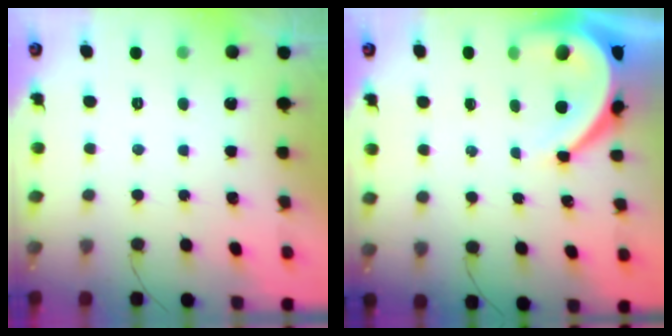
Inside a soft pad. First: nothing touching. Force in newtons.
{"total": 9.3, "press": 9.2, "slide": 1.2}